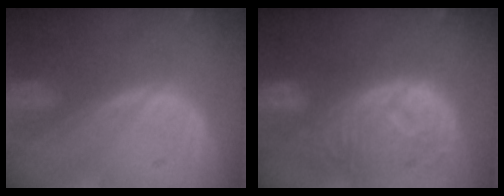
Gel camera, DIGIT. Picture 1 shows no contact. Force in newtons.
{"total": 11.4, "press": 9.9, "slide": 5.6}